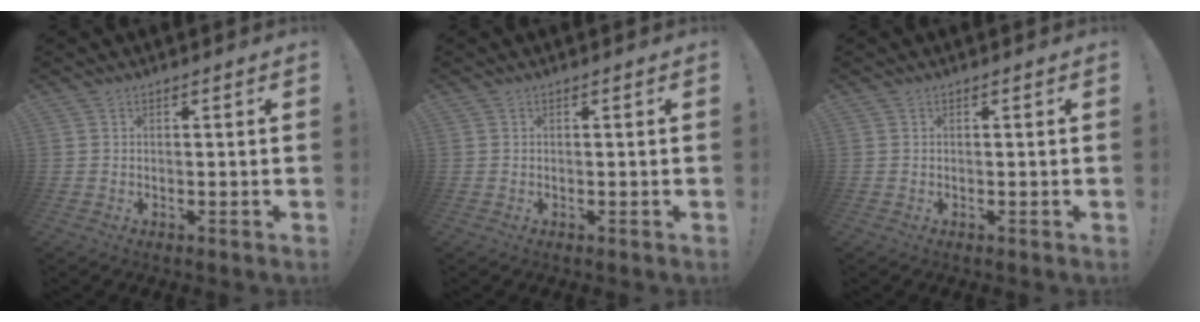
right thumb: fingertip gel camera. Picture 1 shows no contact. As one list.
[{"total": 0.0}, {"total": 0.0}]